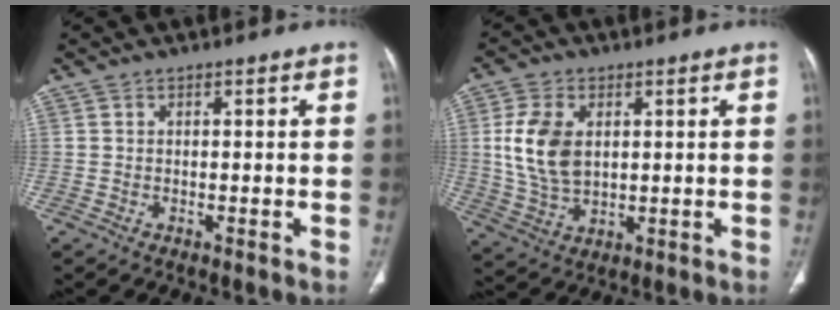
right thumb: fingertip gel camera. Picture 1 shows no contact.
{"total": 10.8, "force": [1.9, 6.9, 8.1], "torque": [-0.160, -0.005, 0.046]}